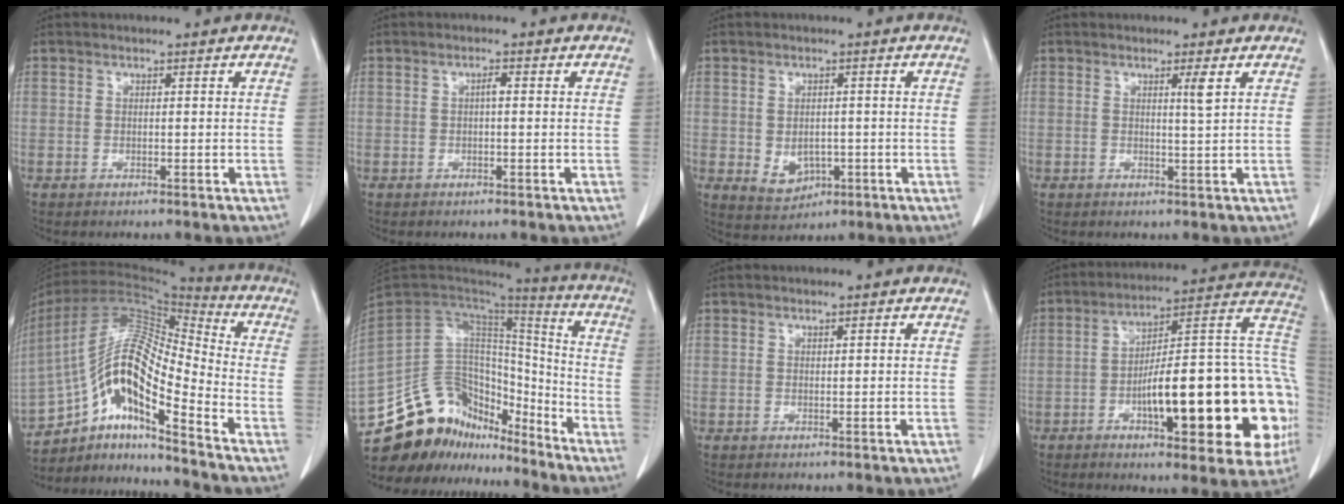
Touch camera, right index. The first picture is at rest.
{"total": 1.1, "force": [0.0, 0.2, 1.1], "torque": [-0.018, 0.003, 0.000]}
{"total": 4.6, "force": [-0.9, 3.4, 2.9], "torque": [-0.046, -0.001, 0.003]}
{"total": 1.9, "force": [0.8, -0.5, 1.6], "torque": [-0.029, -0.008, 0.015]}
{"total": 17.3, "force": [-9.9, 3.6, 13.7], "torque": [-0.268, 0.027, -0.175]}
{"total": 21.1, "force": [-17.9, 9.5, 6.0], "torque": [-0.131, 0.054, -0.296]}
{"total": 0.5, "force": [0.2, 0.0, 0.5], "torque": [-0.010, 0.000, 0.004]}
{"total": 27.6, "force": [-6.0, 6.3, 26.2], "torque": [-0.278, 0.028, -0.078]}